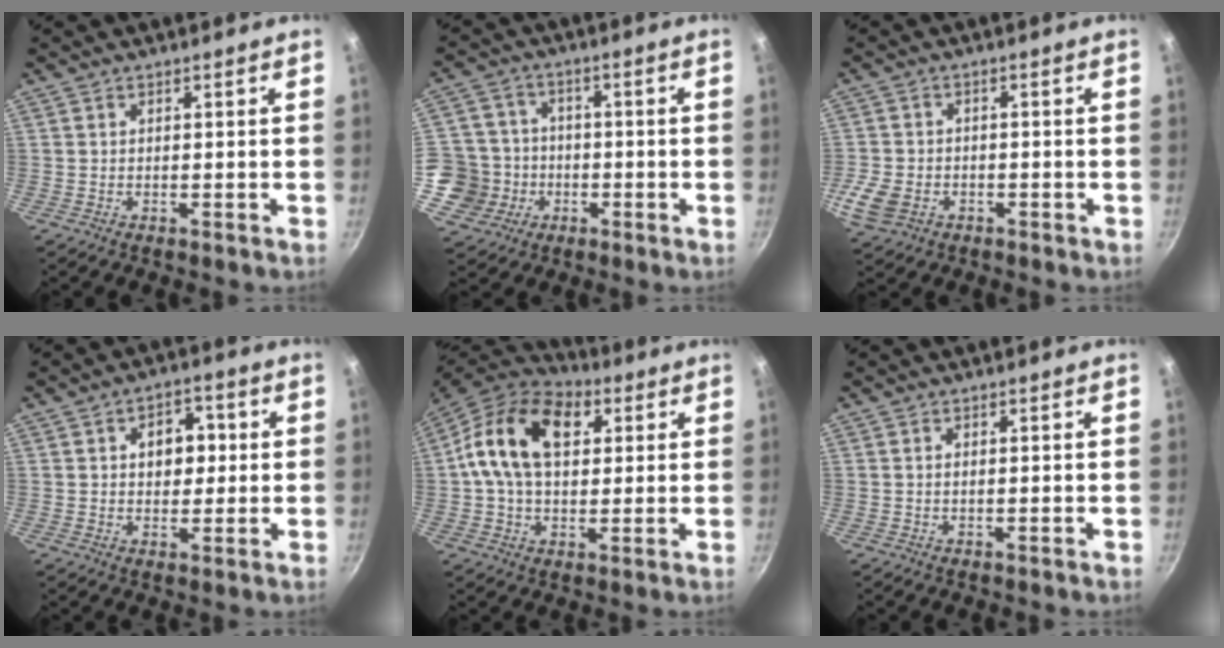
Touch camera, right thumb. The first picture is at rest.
{"total": 11.3, "force": [-2.5, 10.7, 2.8], "torque": [-0.031, 0.028, -0.050]}
{"total": 7.2, "force": [-2.4, 5.5, 4.1], "torque": [-0.089, 0.010, -0.045]}
{"total": 6.8, "force": [1.1, 5.0, 4.5], "torque": [-0.025, 0.006, 0.011]}
{"total": 17.1, "force": [4.4, 11.2, 12.2], "torque": [-0.187, 0.012, 0.059]}
{"total": 0.5, "force": [0.1, 0.2, 0.5], "torque": [-0.010, 0.000, 0.001]}